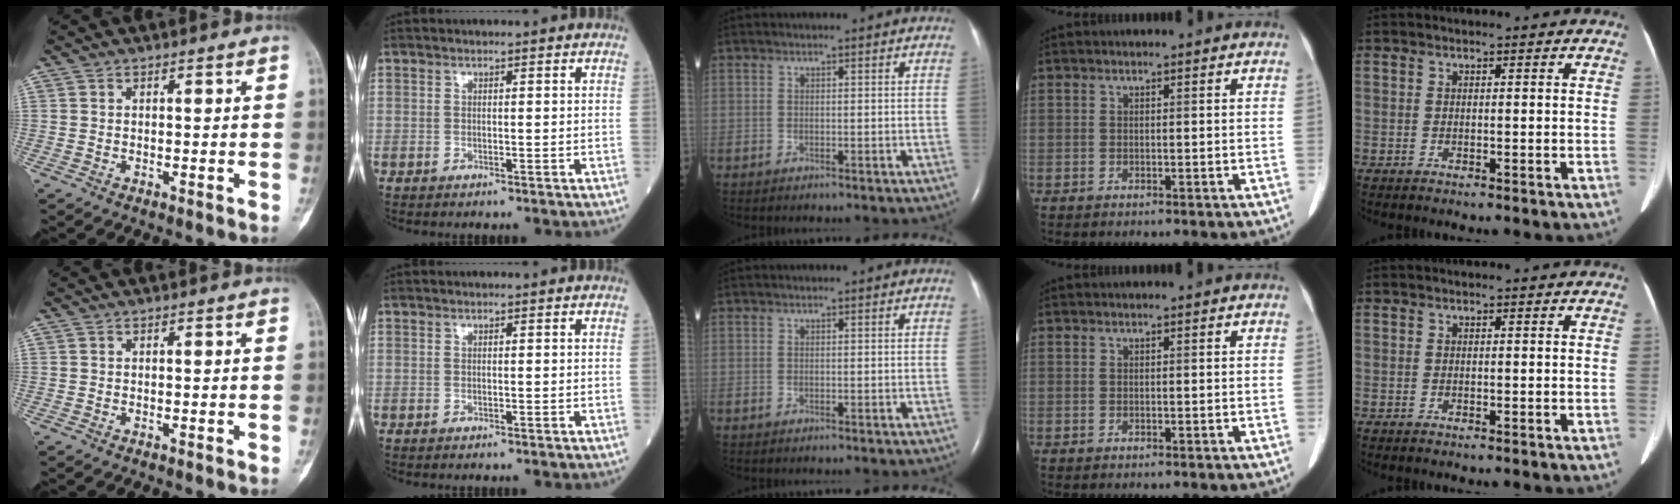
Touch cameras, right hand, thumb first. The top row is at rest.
{}